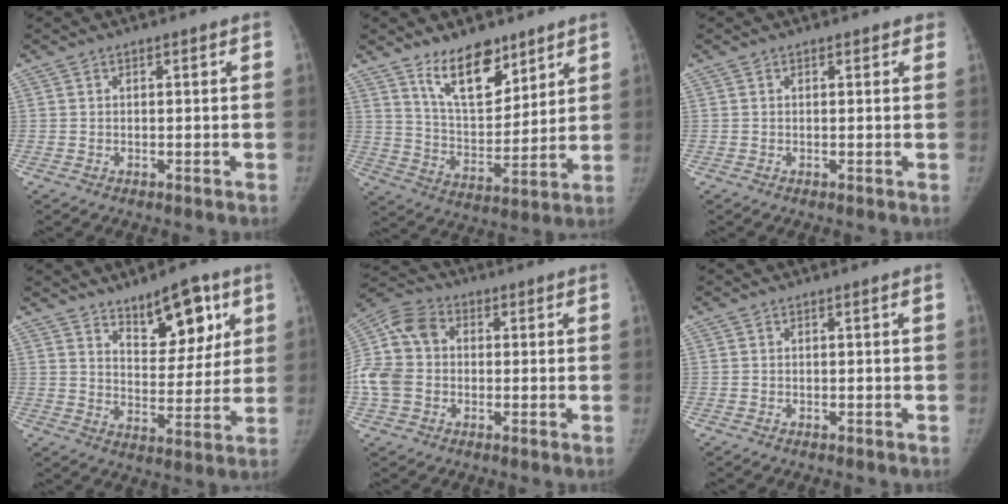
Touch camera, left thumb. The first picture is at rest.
{"total": 13.0, "force": [8.9, 6.1, 7.3], "torque": [-0.084, -0.069, 0.164]}
{"total": 0.8, "force": [0.6, 0.5, 0.1], "torque": [0.011, -0.003, 0.002]}
{"total": 12.4, "force": [7.1, 5.9, 8.3], "torque": [-0.085, -0.039, 0.115]}
{"total": 12.7, "force": [-0.7, 10.2, 7.6], "torque": [-0.162, 0.029, -0.023]}
{"total": 0.0}